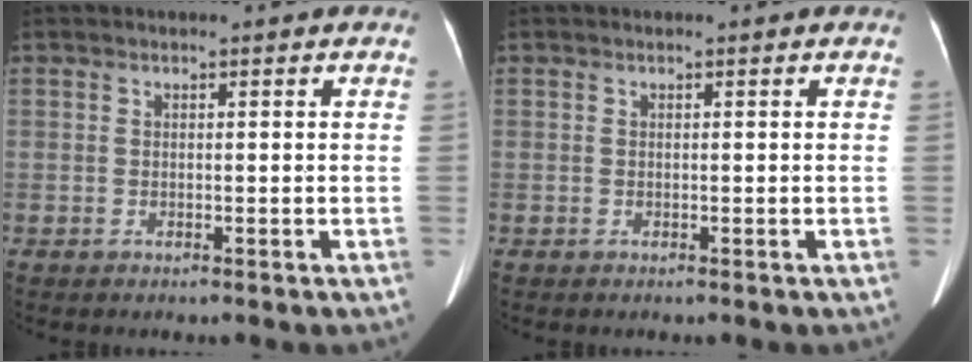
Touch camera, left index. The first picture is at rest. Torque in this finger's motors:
{"motor_torque": [0.02, 0.02, 0.00, 0.00]}